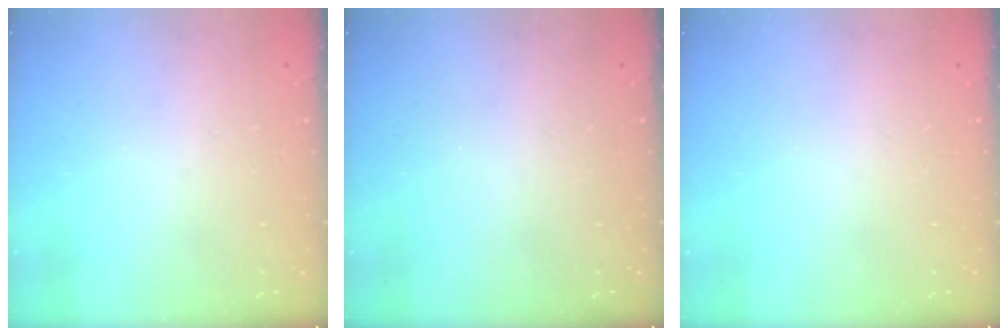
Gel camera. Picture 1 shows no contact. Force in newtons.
{"total": 0.0}
{"total": 0.0}